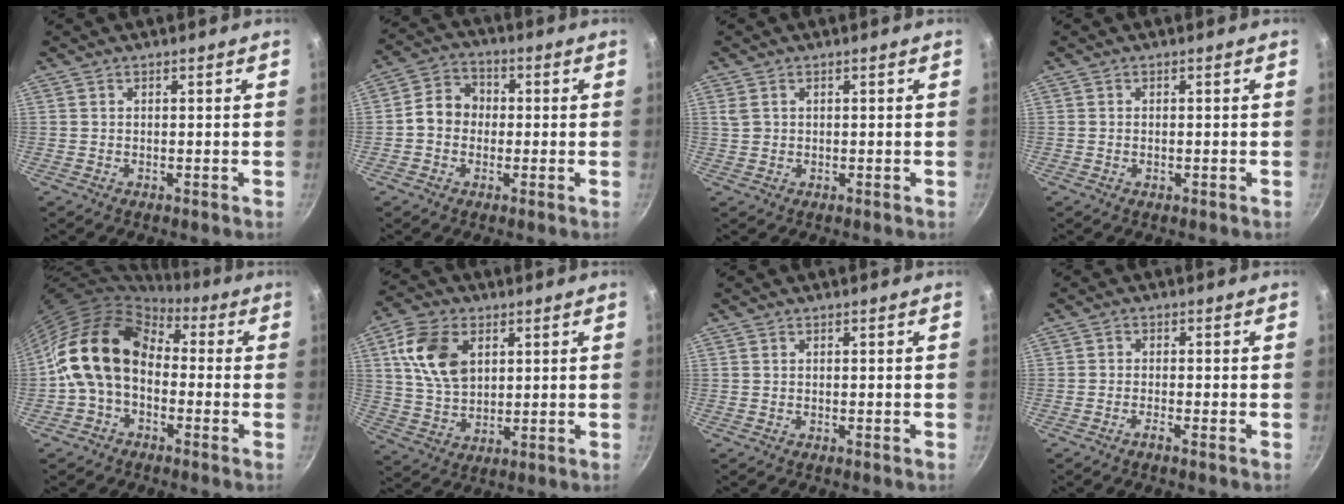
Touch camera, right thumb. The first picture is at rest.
{"total": 7.2, "force": [-0.4, 6.1, 3.7], "torque": [-0.035, 0.021, -0.024]}
{"total": 2.1, "force": [0.7, 1.6, 1.1], "torque": [-0.020, 0.003, 0.017]}
{"total": 0.7, "force": [-0.2, 0.5, 0.6], "torque": [-0.009, 0.002, -0.003]}
{"total": 14.1, "force": [-0.3, 10.1, 9.8], "torque": [-0.146, 0.035, -0.026]}
{"total": 12.4, "force": [3.9, 8.2, 8.4], "torque": [-0.139, -0.009, 0.074]}
{"total": 0.0}
{"total": 1.5, "force": [-1.1, 0.2, 1.0], "torque": [-0.023, 0.011, -0.028]}